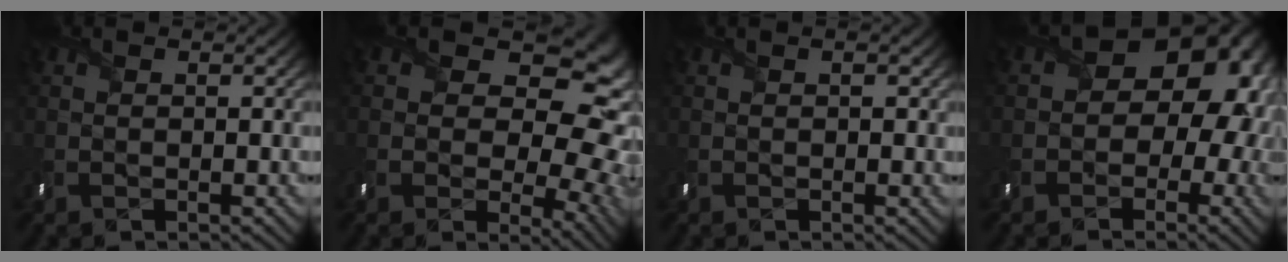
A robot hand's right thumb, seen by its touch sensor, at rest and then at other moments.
{"total": 16.7, "force": [2.7, 10.9, 12.3], "torque": [-0.142, -0.007, 0.071]}
{"total": 1.0, "force": [0.2, 0.7, 0.7], "torque": [-0.013, 0.000, 0.002]}
{"total": 13.4, "force": [-0.6, 10.3, 8.6], "torque": [-0.079, -0.009, -0.037]}